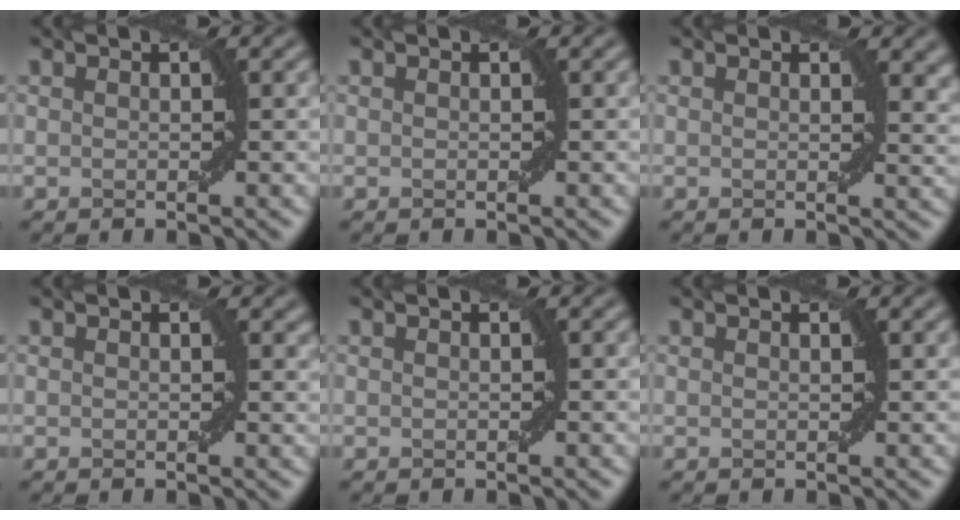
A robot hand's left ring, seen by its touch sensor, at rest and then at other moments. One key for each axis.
{"total": 0.0}
{"total": 2.3, "fx": 1.1, "fy": 1.1, "fz": 1.7, "tx": -0.017, "ty": -0.004, "tz": 0.018}
{"total": 0.8, "fx": 0.5, "fy": 0.4, "fz": 0.6, "tx": -0.001, "ty": -0.004, "tz": 0.008}
{"total": 0.0}
{"total": 0.0}